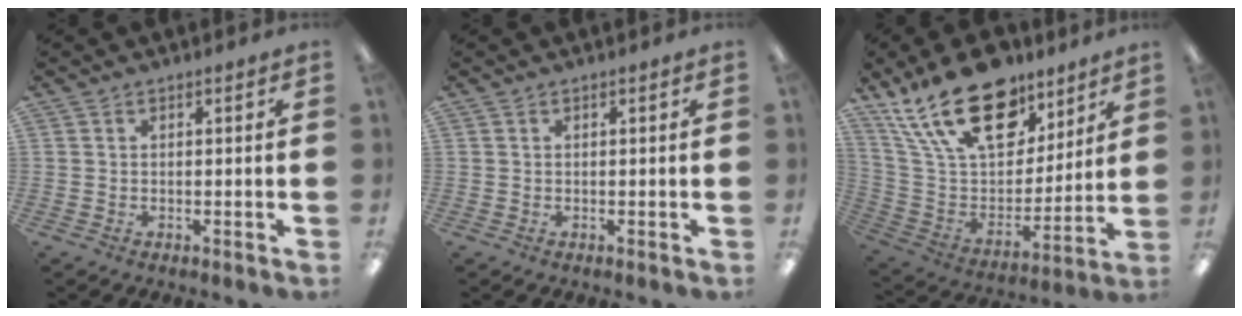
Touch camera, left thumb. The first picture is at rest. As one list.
[{"total": 0.0}, {"total": 23.9, "force": [15.0, 12.6, 13.7], "torque": [-0.260, -0.081, 0.267]}]